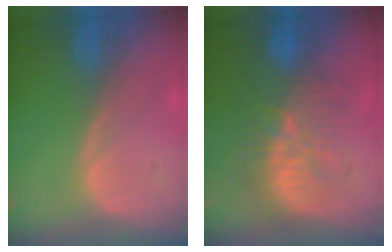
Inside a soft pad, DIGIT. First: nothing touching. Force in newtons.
{"total": 9.4, "press": 9.1, "slide": 2.2}